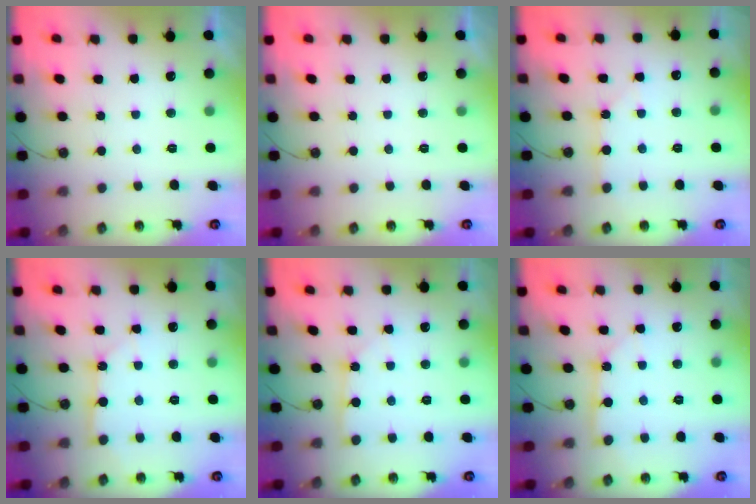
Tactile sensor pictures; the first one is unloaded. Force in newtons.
{"total": 0.0}
{"total": 1.8, "press": 1.8, "slide": 0.3}
{"total": 4.1, "press": 4.1, "slide": 0.3}
{"total": 1.8, "press": 1.7, "slide": 0.3}
{"total": 5.1, "press": 5.1, "slide": 0.0}